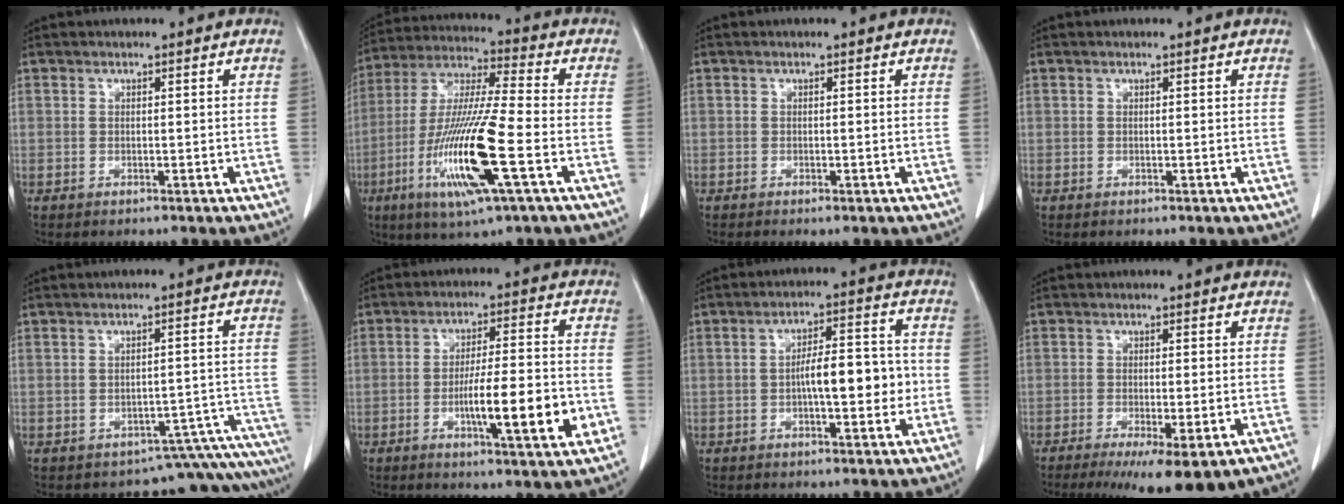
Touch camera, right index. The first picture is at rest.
{"total": 17.3, "force": [-5.7, 0.7, 16.4], "torque": [-0.335, -0.022, -0.106]}
{"total": 0.9, "force": [-0.6, 0.1, 0.7], "torque": [-0.015, -0.004, -0.006]}
{"total": 0.0}
{"total": 11.9, "force": [-11.3, 3.1, 2.2], "torque": [0.012, 0.047, -0.124]}
{"total": 12.6, "force": [-3.5, 1.4, 12.0], "torque": [-0.192, -0.003, -0.054]}
{"total": 8.5, "force": [-1.1, 2.6, 8.0], "torque": [-0.132, 0.022, -0.018]}
{"total": 11.0, "force": [-7.4, 2.1, 7.9], "torque": [-0.100, -0.021, -0.108]}